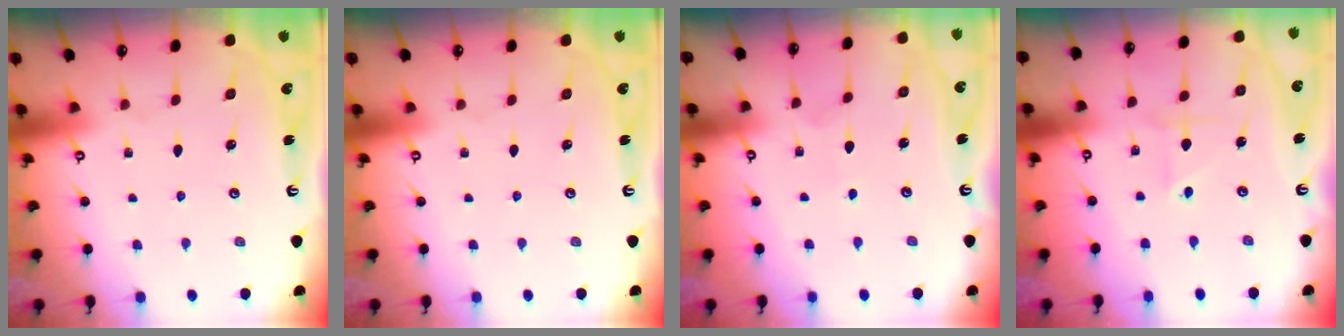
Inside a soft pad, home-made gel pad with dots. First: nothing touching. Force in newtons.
{"total": 0.0}
{"total": 2.9, "press": 2.8, "slide": 0.2}
{"total": 1.9, "press": 1.9, "slide": 0.3}